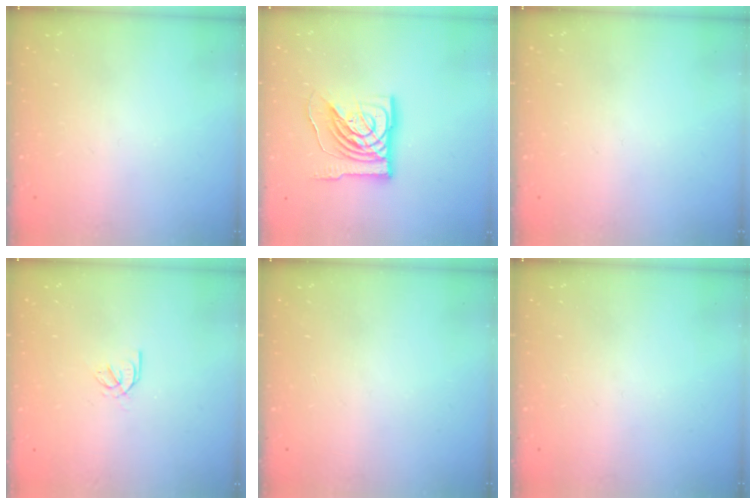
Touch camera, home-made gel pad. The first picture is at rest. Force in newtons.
{"total": 15.9, "press": 15.7, "slide": 1.9}
{"total": 0.0}
{"total": 2.1, "press": 2.0, "slide": 0.5}
{"total": 0.0}
{"total": 0.0}